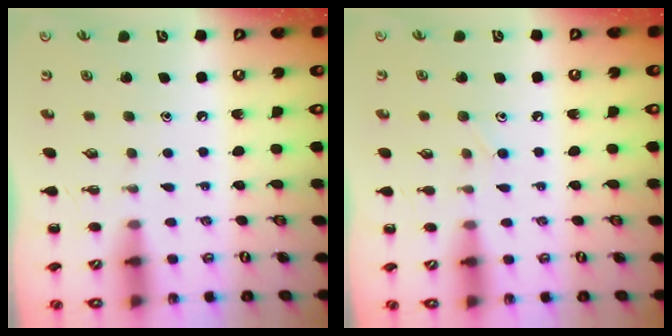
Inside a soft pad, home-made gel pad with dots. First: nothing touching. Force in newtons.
{"total": 7.0, "press": 6.7, "slide": 2.0}